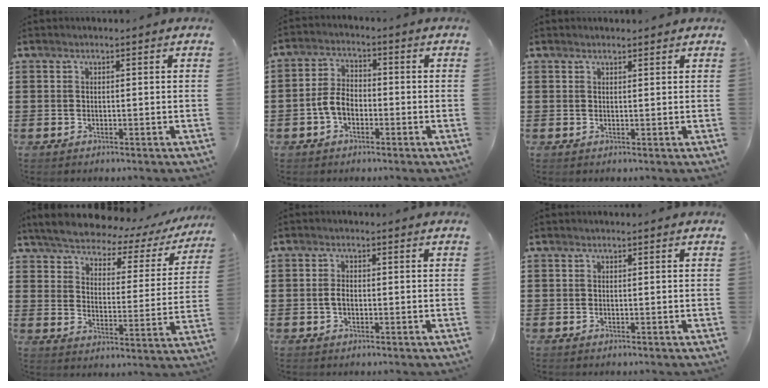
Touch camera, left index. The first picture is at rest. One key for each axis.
{"total": 4.8, "fx": -1.6, "fy": 2.8, "fz": 3.5, "tx": -0.083, "ty": 0.003, "tz": -0.036}
{"total": 0.9, "fx": 0.9, "fy": 0.1, "fz": 0.2, "tx": -0.005, "ty": 0.000, "tz": 0.018}
{"total": 5.3, "fx": 4.9, "fy": 0.7, "fz": 1.7, "tx": -0.062, "ty": -0.034, "tz": 0.080}
{"total": 2.0, "fx": -0.2, "fy": 1.1, "fz": 1.6, "tx": -0.040, "ty": 0.001, "tz": -0.006}
{"total": 0.0}